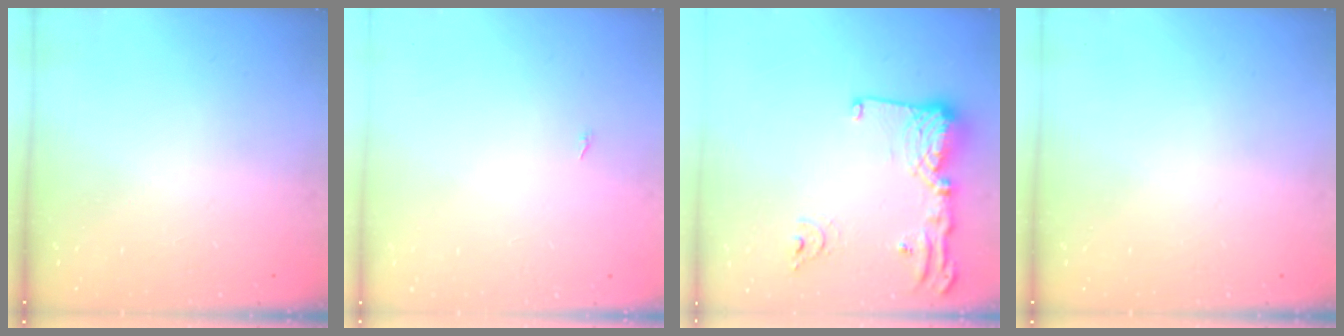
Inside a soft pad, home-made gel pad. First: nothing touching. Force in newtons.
{"total": 4.0, "press": 1.3, "slide": 3.7}
{"total": 15.0, "press": 14.9, "slide": 1.6}
{"total": 0.0}